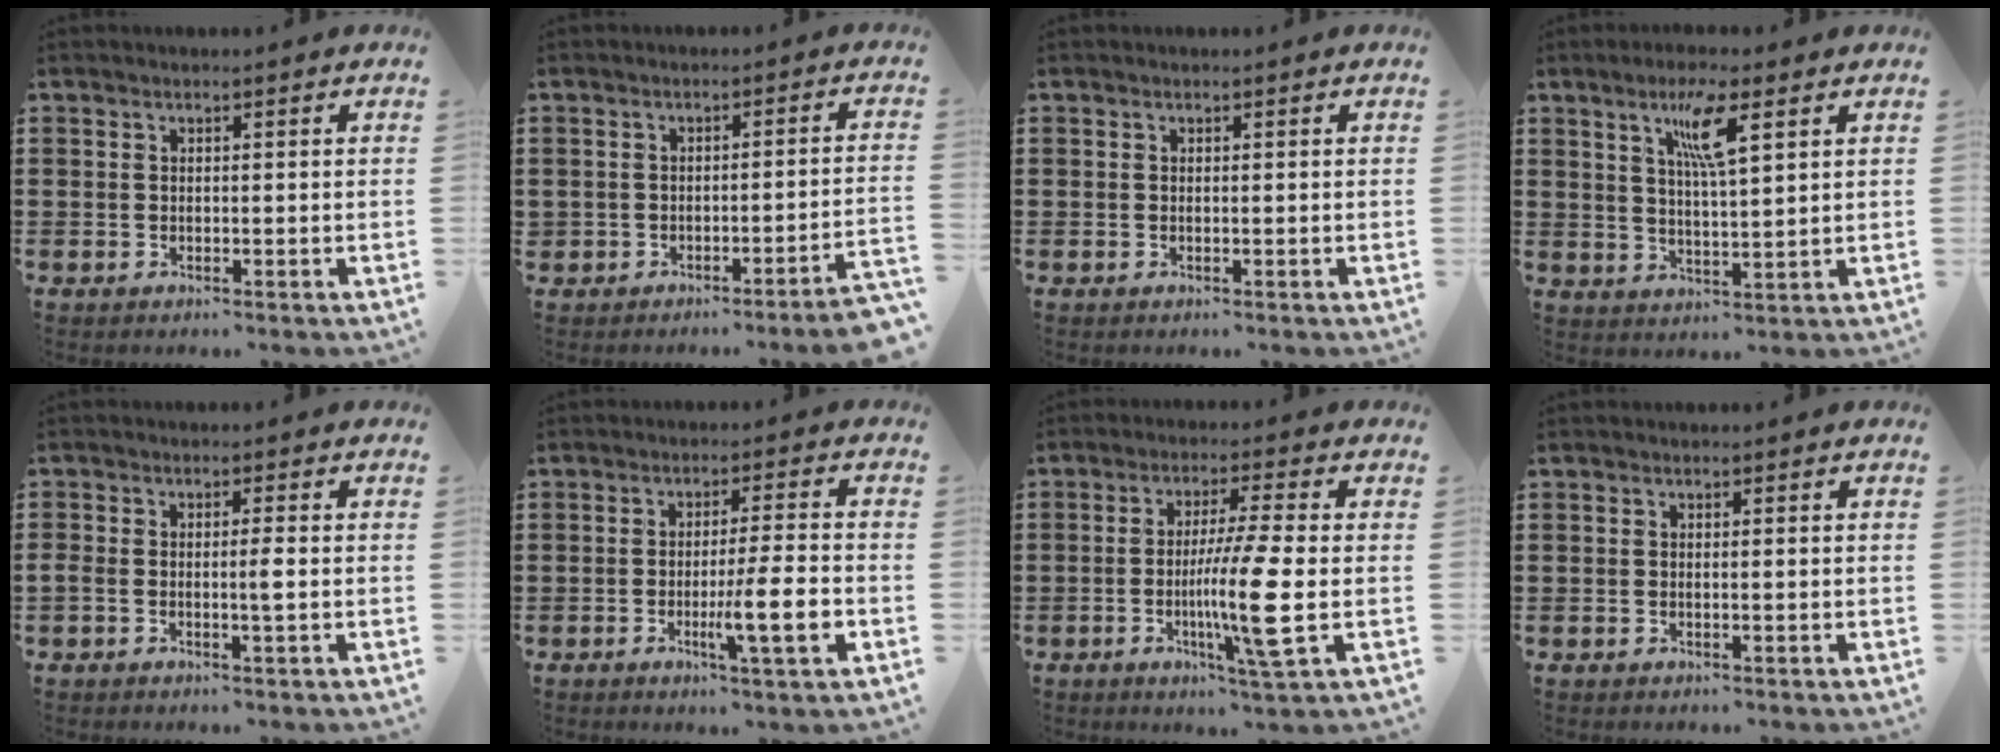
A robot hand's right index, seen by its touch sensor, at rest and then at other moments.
{"total": 2.7, "force": [-2.6, -0.2, 0.8], "torque": [-0.018, -0.004, -0.057]}
{"total": 0.0}
{"total": 6.9, "force": [3.5, 1.1, 5.9], "torque": [-0.117, 0.005, 0.054]}
{"total": 2.2, "force": [-0.7, 0.1, 2.1], "torque": [-0.040, -0.002, -0.015]}
{"total": 8.2, "force": [-2.6, 0.5, 7.8], "torque": [-0.124, -0.008, -0.042]}
{"total": 10.6, "force": [-1.9, -0.3, 10.4], "torque": [-0.197, -0.023, -0.040]}
{"total": 0.0}